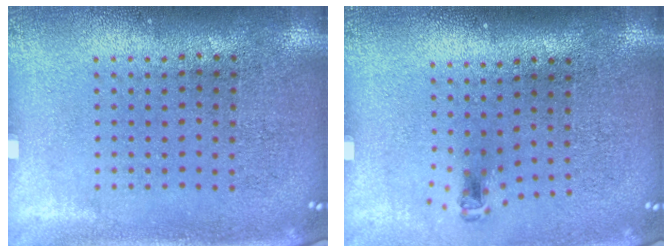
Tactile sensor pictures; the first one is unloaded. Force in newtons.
{"total": 0.7, "press": 0.4, "slide": 0.6}